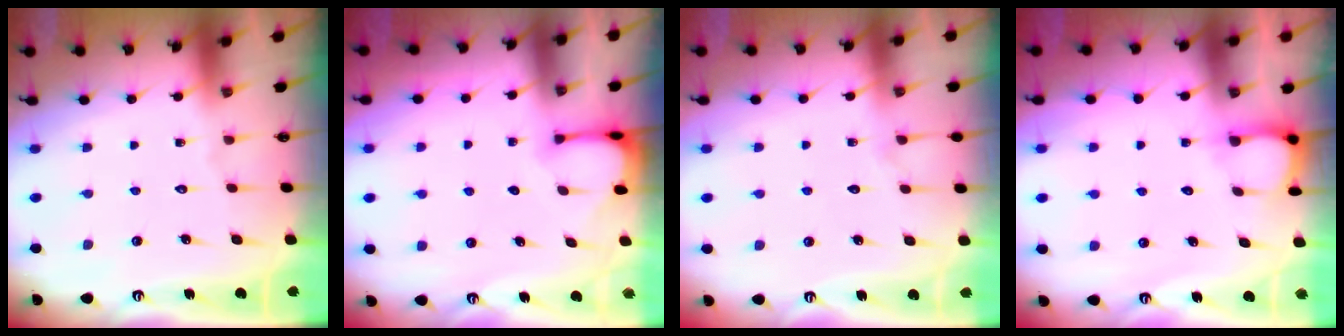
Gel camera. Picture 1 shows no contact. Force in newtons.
{"total": 2.6, "press": 2.6, "slide": 0.3}
{"total": 5.7, "press": 5.7, "slide": 0.6}
{"total": 4.0, "press": 3.9, "slide": 0.4}